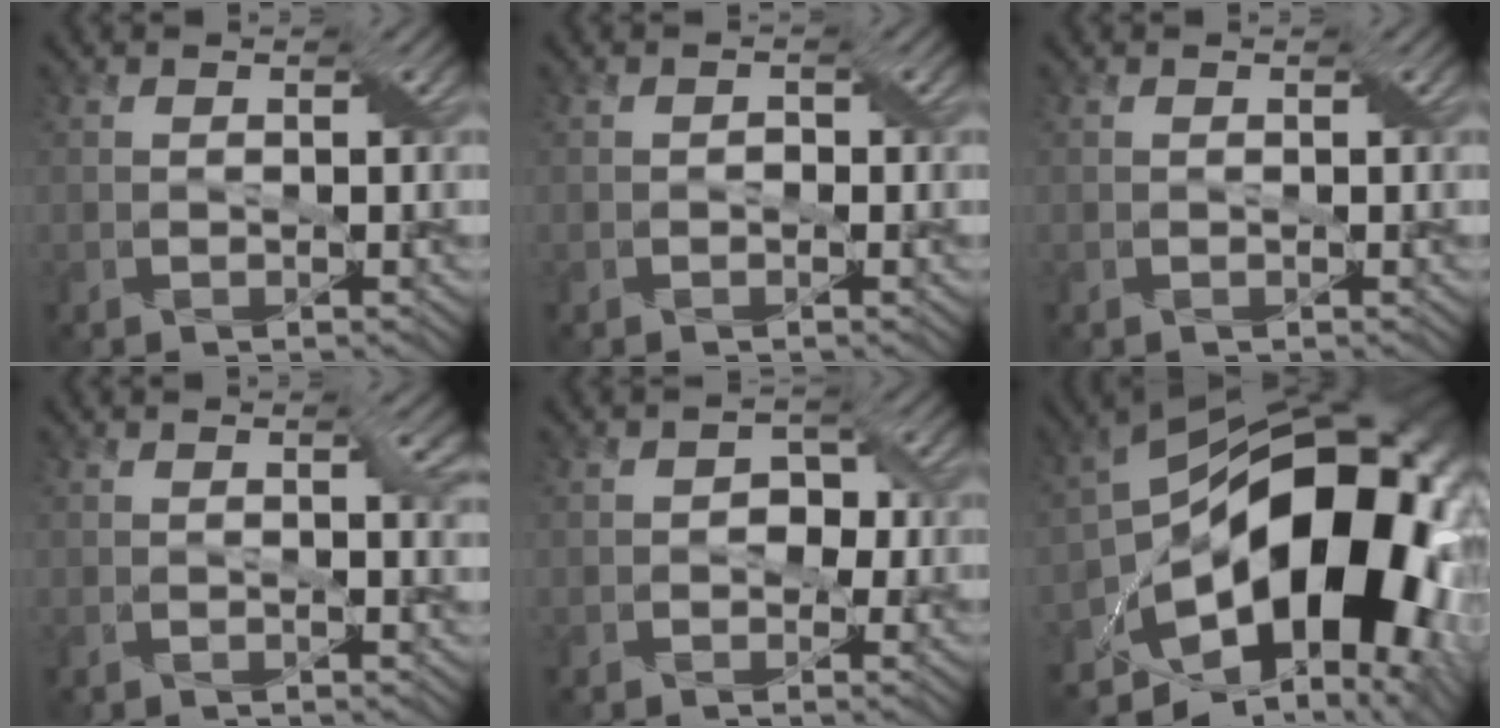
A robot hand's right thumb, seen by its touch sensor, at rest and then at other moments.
{"total": 0.0}
{"total": 0.0}
{"total": 2.0, "force": [0.2, 0.9, 1.8], "torque": [-0.019, -0.002, 0.000]}
{"total": 1.9, "force": [-0.3, 1.7, 1.0], "torque": [0.004, 0.008, -0.017]}
{"total": 19.4, "force": [-4.8, 11.3, 15.0], "torque": [-0.235, -0.032, -0.062]}